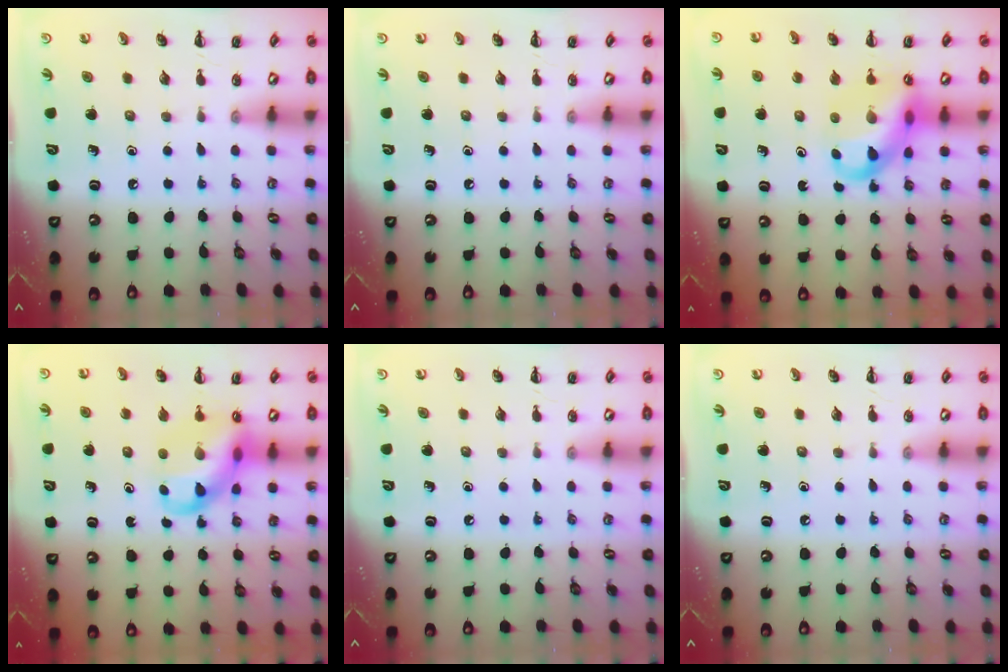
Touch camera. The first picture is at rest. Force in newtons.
{"total": 0.0}
{"total": 13.4, "press": 12.9, "slide": 3.5}
{"total": 11.3, "press": 10.9, "slide": 2.8}
{"total": 0.0}
{"total": 0.0}